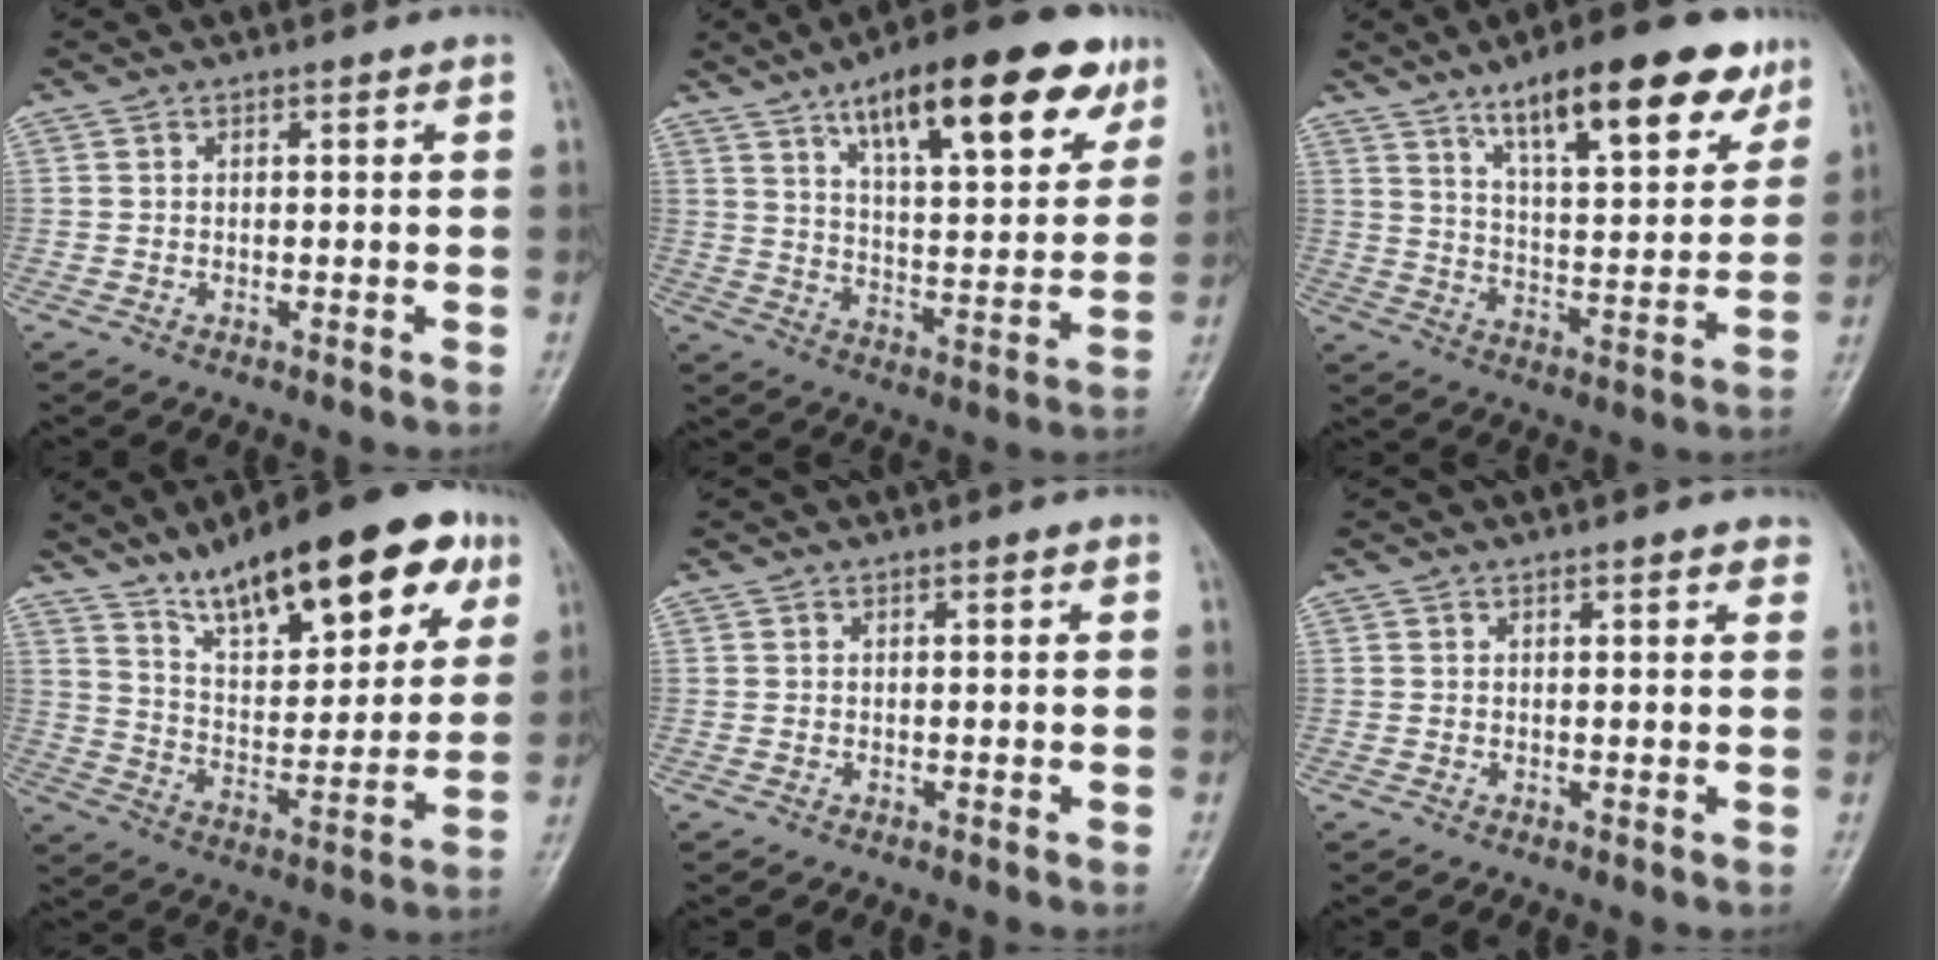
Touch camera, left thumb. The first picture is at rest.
{"total": 22.2, "force": [12.5, 7.4, 16.8], "torque": [-0.216, -0.036, 0.192]}
{"total": 19.2, "force": [12.0, 6.1, 13.7], "torque": [-0.166, -0.048, 0.189]}
{"total": 22.7, "force": [13.9, 8.2, 16.0], "torque": [-0.200, -0.043, 0.224]}
{"total": 0.0}
{"total": 1.8, "force": [1.4, 0.6, 1.1], "torque": [-0.004, 0.000, 0.012]}